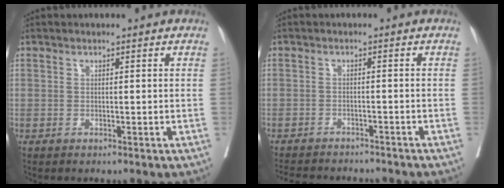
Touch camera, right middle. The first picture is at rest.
{"total": 11.6, "force": [-10.6, 2.0, 4.1], "torque": [-0.067, -0.009, -0.136]}